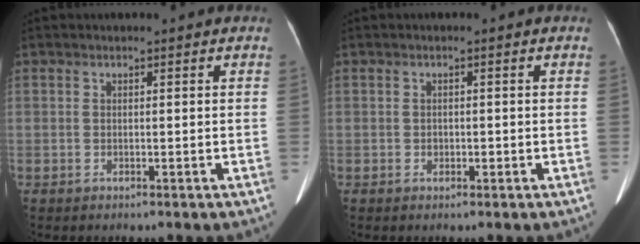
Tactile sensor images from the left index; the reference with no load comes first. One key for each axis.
{"total": 0.8, "fx": -0.3, "fy": 0.7, "fz": 0.4, "tx": -0.007, "ty": 0.002, "tz": -0.004}